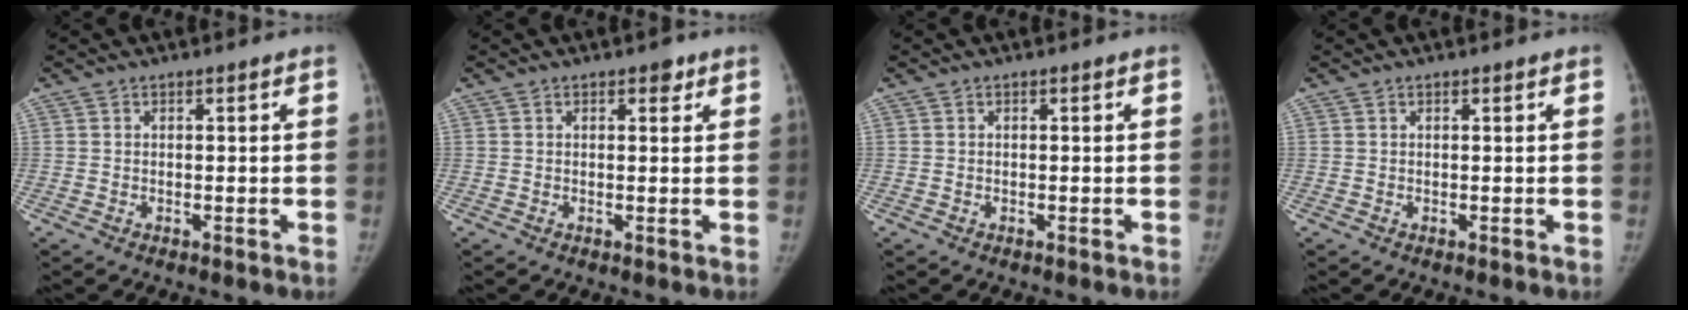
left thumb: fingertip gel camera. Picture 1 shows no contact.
{"total": 1.8, "force": [1.1, 1.0, 0.9], "torque": [0.001, -0.003, 0.011]}
{"total": 0.0}
{"total": 0.0}